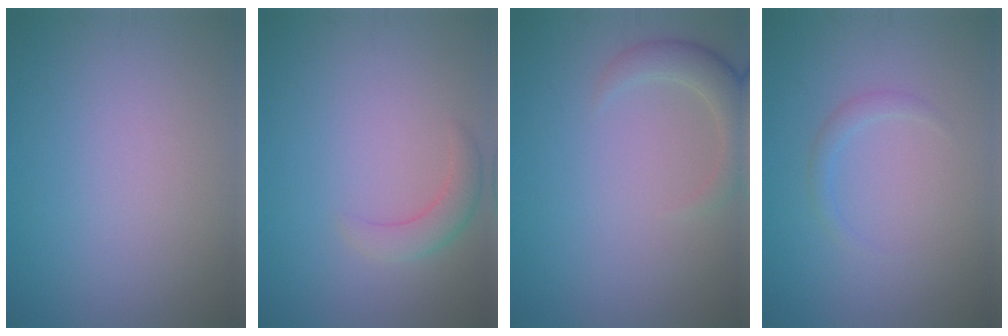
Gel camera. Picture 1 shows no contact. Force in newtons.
{"total": 2.2, "press": 2.1, "slide": 0.2}
{"total": 2.9, "press": 2.8, "slide": 0.3}
{"total": 1.1, "press": 1.1, "slide": 0.1}